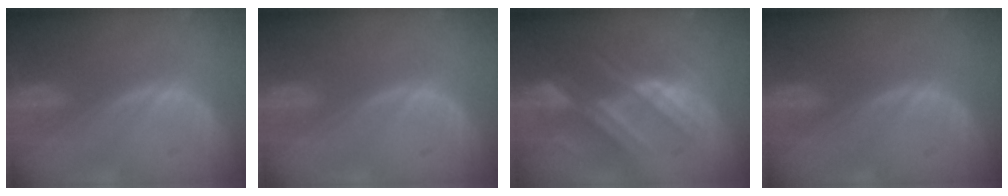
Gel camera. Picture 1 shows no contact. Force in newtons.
{"total": 0.0}
{"total": 8.8, "press": 7.9, "slide": 3.7}
{"total": 0.0}